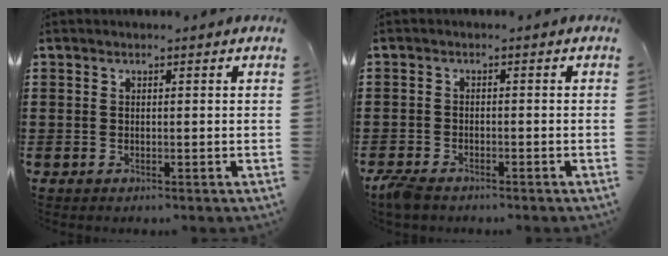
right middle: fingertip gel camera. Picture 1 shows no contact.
{"total": 2.3, "force": [-1.9, 0.8, 1.0], "torque": [-0.041, -0.004, -0.044]}